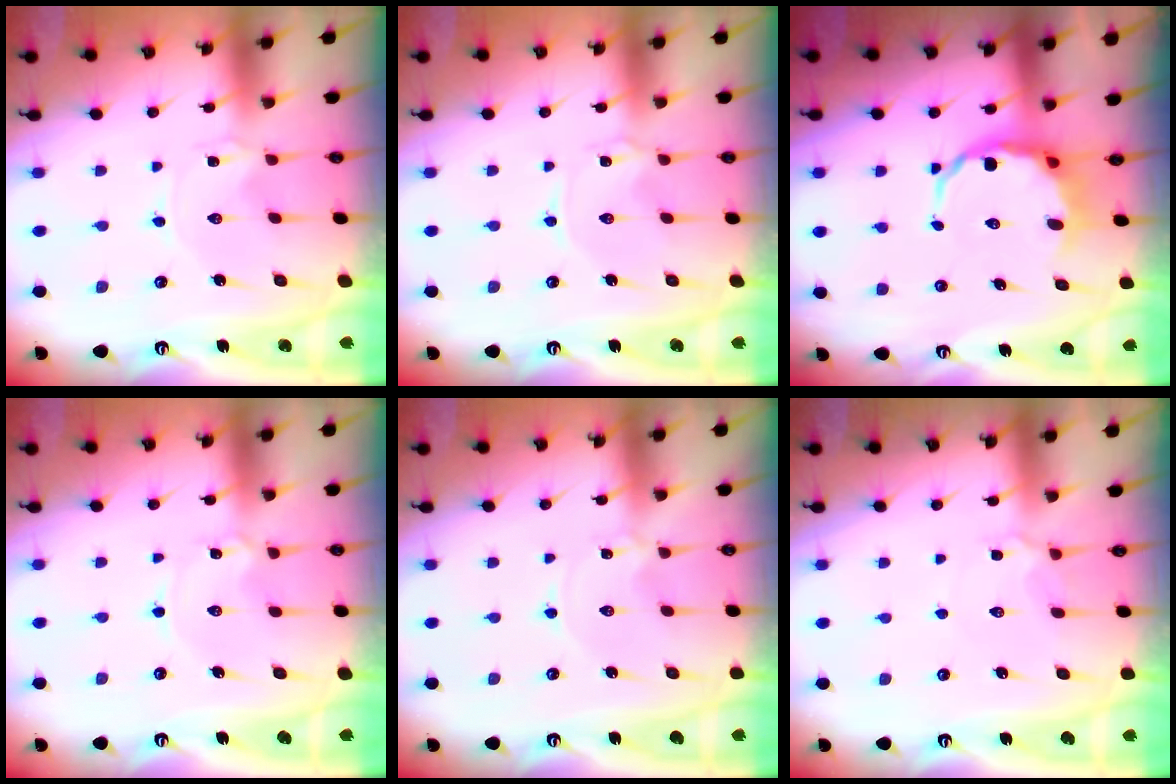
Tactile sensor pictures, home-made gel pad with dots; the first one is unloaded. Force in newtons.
{"total": 0.0}
{"total": 8.2, "press": 7.8, "slide": 2.6}
{"total": 1.6, "press": 1.6, "slide": 0.1}
{"total": 0.0}
{"total": 5.4, "press": 5.4, "slide": 0.8}